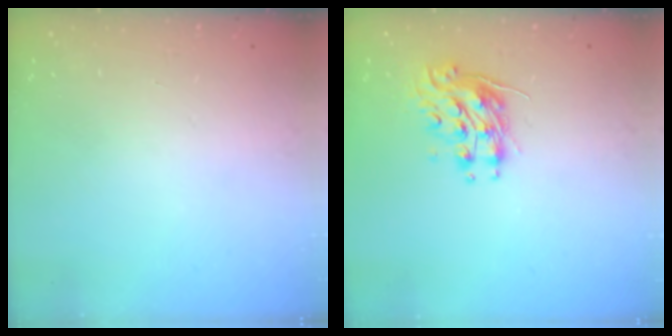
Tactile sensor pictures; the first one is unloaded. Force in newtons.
{"total": 8.9, "press": 8.9, "slide": 0.2}